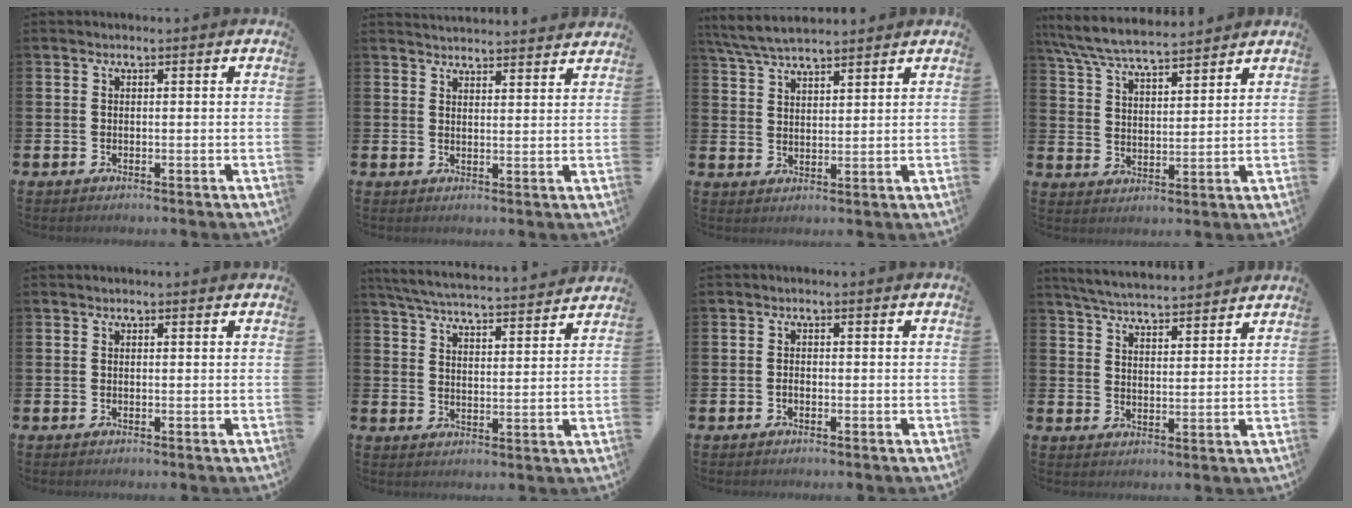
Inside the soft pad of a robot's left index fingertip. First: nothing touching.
{"total": 3.6, "force": [3.6, 0.1, 0.0], "torque": [-0.004, -0.023, 0.066]}
{"total": 5.6, "force": [5.3, 0.9, 1.5], "torque": [-0.051, -0.016, 0.099]}
{"total": 7.1, "force": [6.8, 0.8, 2.0], "torque": [-0.068, -0.033, 0.123]}
{"total": 0.0}
{"total": 5.8, "force": [5.7, 0.4, 1.2], "torque": [-0.047, -0.041, 0.099]}
{"total": 0.7, "force": [-0.5, 0.4, 0.3], "torque": [-0.010, 0.001, -0.009]}
{"total": 5.4, "force": [5.3, 0.1, 0.6], "torque": [-0.032, -0.033, 0.095]}